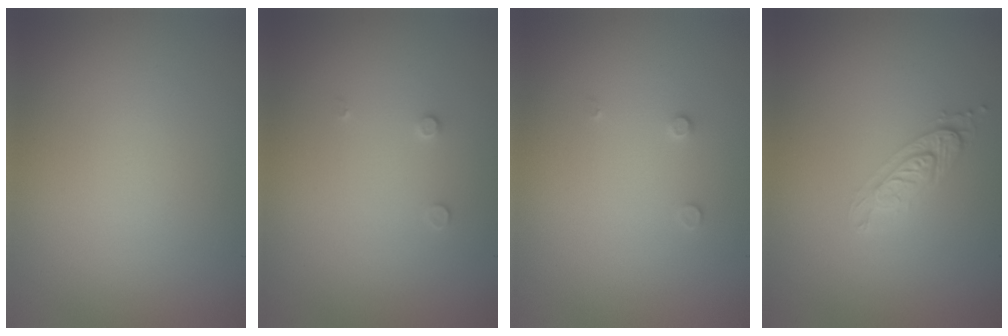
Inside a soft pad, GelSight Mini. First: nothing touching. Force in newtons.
{"total": 0.6, "press": 0.6, "slide": 0.2}
{"total": 0.6, "press": 0.6, "slide": 0.2}
{"total": 2.0, "press": 1.9, "slide": 0.6}